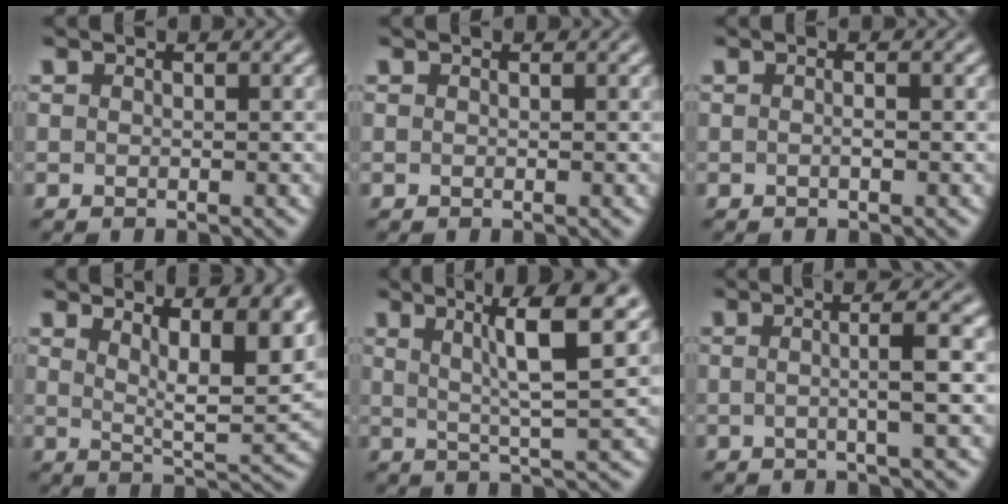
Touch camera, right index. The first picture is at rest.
{"total": 0.0}
{"total": 0.8, "force": [-0.4, -0.2, 0.7], "torque": [-0.014, 0.001, -0.006]}
{"total": 6.5, "force": [2.4, 1.5, 5.9], "torque": [-0.074, -0.012, 0.040]}
{"total": 6.7, "force": [3.0, 0.2, 6.0], "torque": [-0.078, 0.009, 0.048]}
{"total": 3.3, "force": [-0.1, -0.8, 3.2], "torque": [-0.049, 0.004, -0.002]}